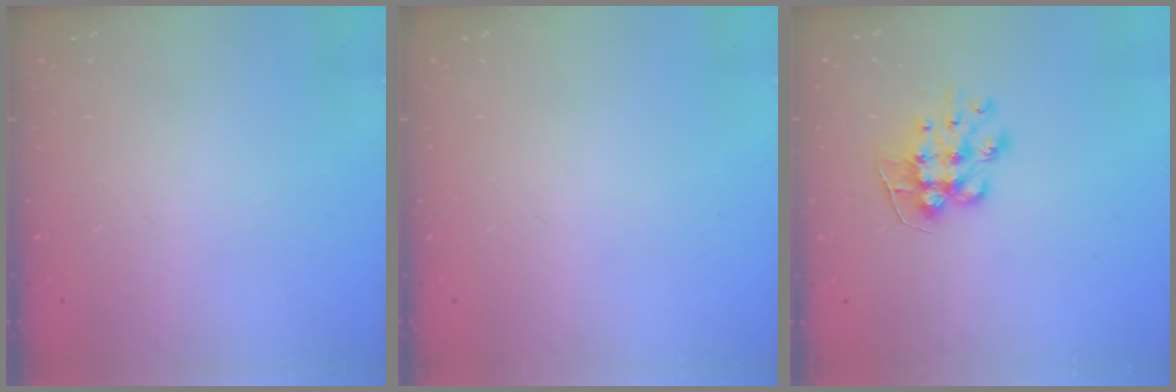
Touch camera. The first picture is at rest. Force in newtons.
{"total": 0.0}
{"total": 9.0, "press": 9.0, "slide": 0.3}